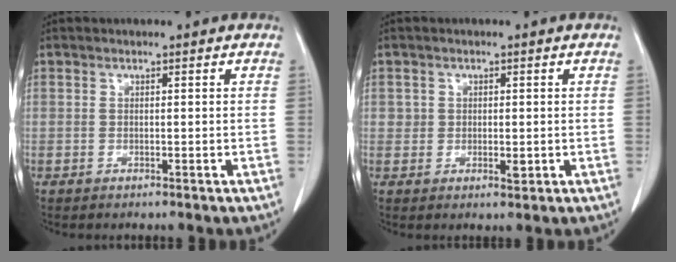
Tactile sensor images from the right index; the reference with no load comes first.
{"total": 2.2, "force": [0.0, 1.7, 1.5], "torque": [-0.016, -0.002, 0.001]}